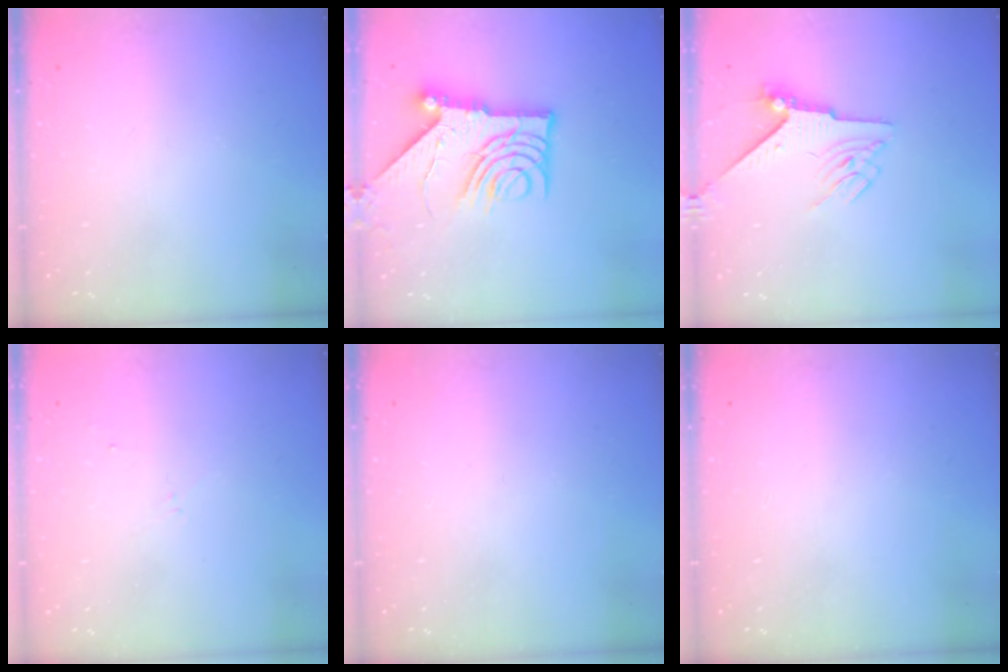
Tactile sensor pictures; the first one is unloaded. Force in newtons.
{"total": 13.7, "press": 13.6, "slide": 1.5}
{"total": 6.2, "press": 6.1, "slide": 1.0}
{"total": 2.2, "press": 2.1, "slide": 0.7}
{"total": 0.0}
{"total": 0.0}